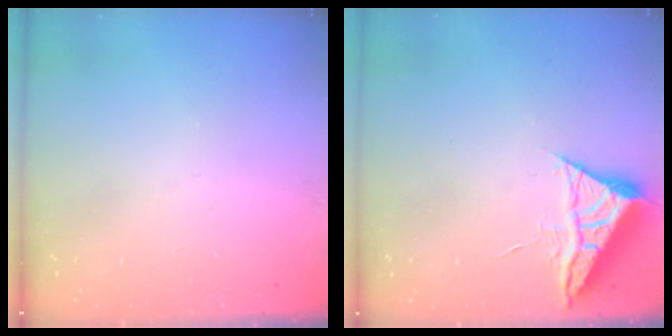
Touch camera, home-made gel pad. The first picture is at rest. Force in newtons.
{"total": 5.4, "press": 5.4, "slide": 0.8}